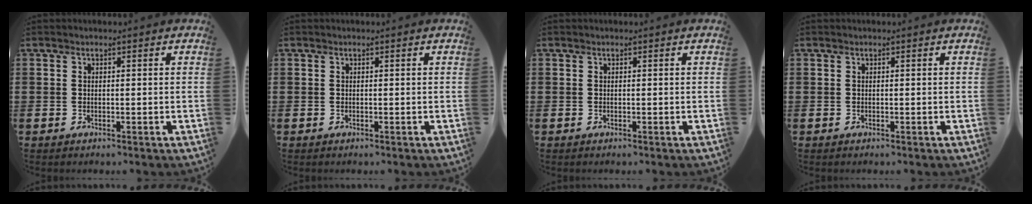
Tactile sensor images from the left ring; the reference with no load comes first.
{"total": 0.0}
{"total": 0.0}
{"total": 0.0}